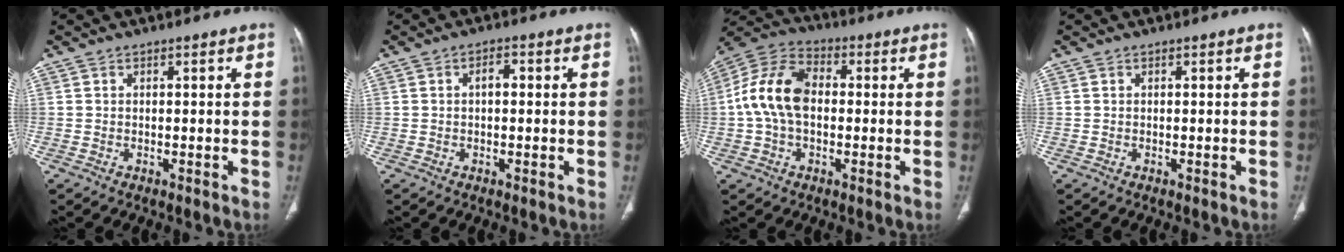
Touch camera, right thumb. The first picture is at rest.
{"total": 2.3, "force": [0.2, 1.2, 1.9], "torque": [-0.030, 0.008, 0.001]}
{"total": 13.0, "force": [0.1, 8.6, 9.8], "torque": [-0.187, 0.032, -0.008]}
{"total": 0.0}